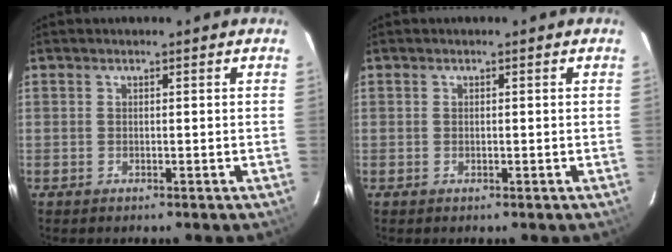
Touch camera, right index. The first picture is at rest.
{"total": 0.0}